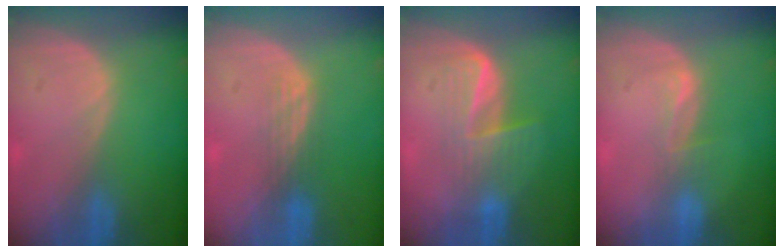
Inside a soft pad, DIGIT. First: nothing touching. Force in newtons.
{"total": 3.0, "press": 2.6, "slide": 1.4}
{"total": 7.1, "press": 5.8, "slide": 4.1}
{"total": 2.2, "press": 1.7, "slide": 1.4}